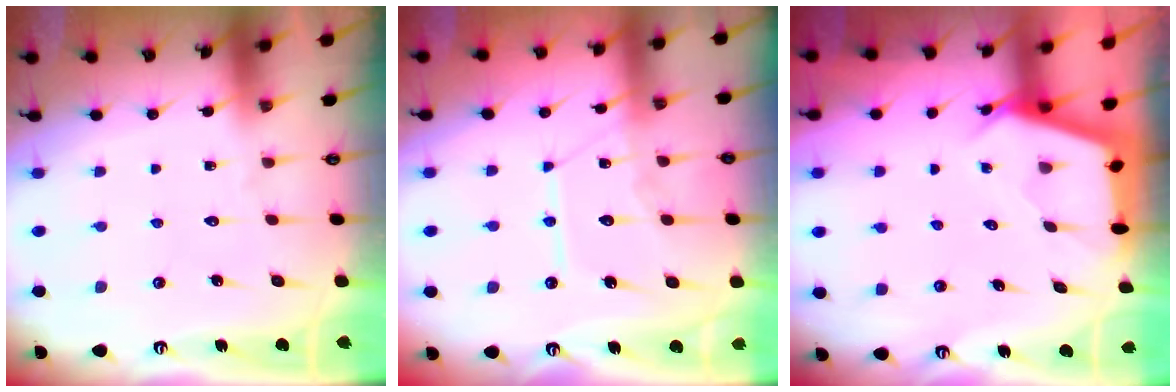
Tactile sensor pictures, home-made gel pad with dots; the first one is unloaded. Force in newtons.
{"total": 11.3, "press": 11.3, "slide": 1.2}
{"total": 2.9, "press": 2.9, "slide": 0.3}